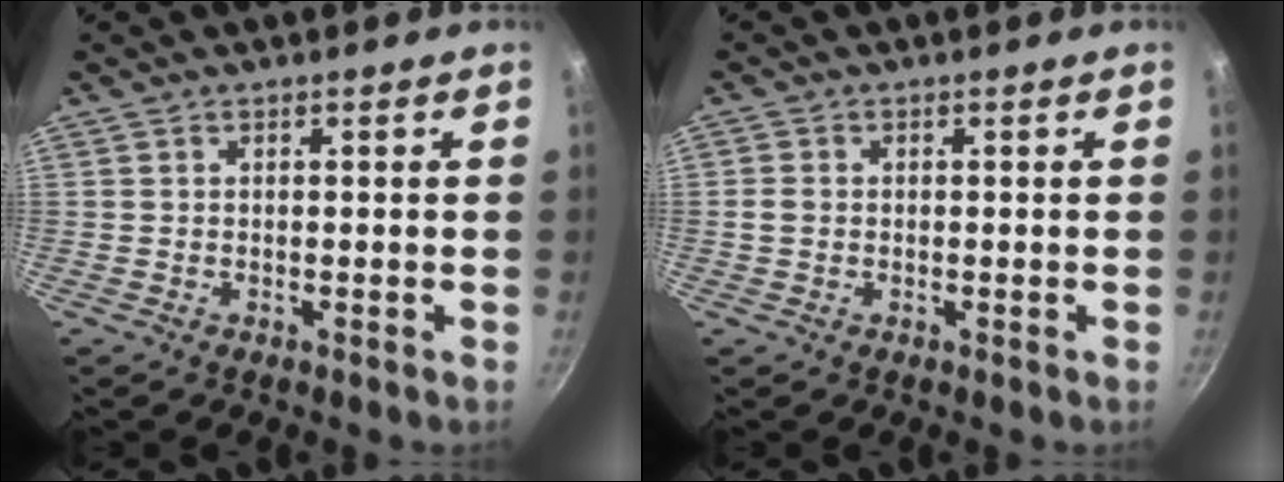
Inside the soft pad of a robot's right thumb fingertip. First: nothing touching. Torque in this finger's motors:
{"motor_torque": [0.17, 0.35, 0.20, -0.17, 0.15]}